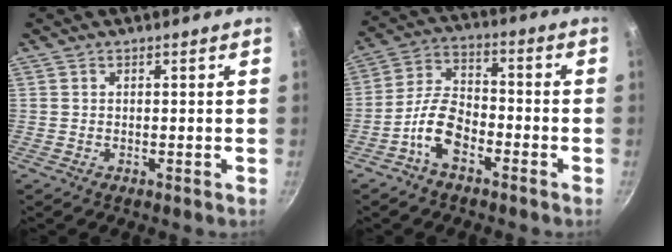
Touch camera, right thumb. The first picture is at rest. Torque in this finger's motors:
{"motor_torque": [-0.43, 0.33, -0.17, -0.03, 0.06]}